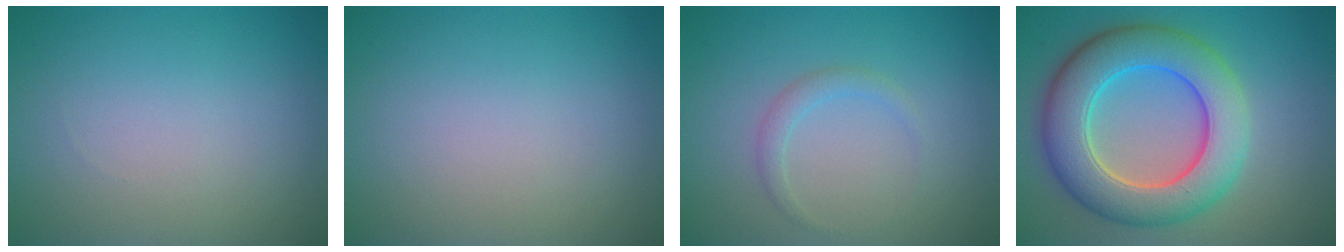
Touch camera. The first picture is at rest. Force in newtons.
{"total": 0.0}
{"total": 1.3, "press": 1.3, "slide": 0.1}
{"total": 9.3, "press": 9.3, "slide": 0.6}